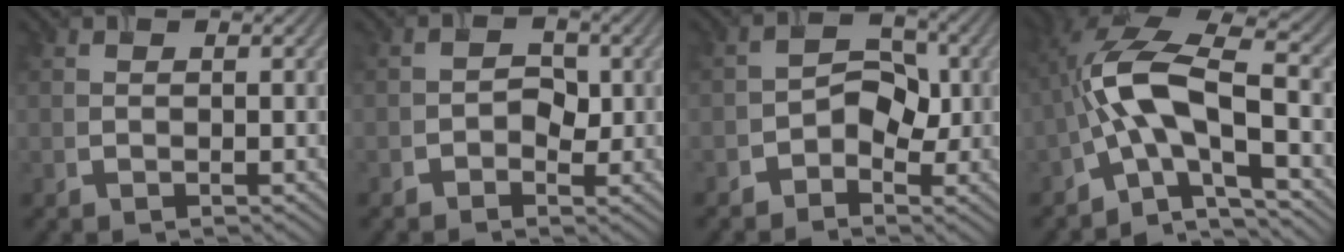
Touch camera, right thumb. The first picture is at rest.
{"total": 1.6, "force": [-0.7, 1.1, 0.9], "torque": [-0.010, 0.002, -0.016]}
{"total": 3.5, "force": [-1.5, 2.3, 2.1], "torque": [-0.025, 0.007, -0.032]}
{"total": 11.2, "force": [-2.6, 4.4, 10.0], "torque": [-0.194, 0.015, -0.064]}